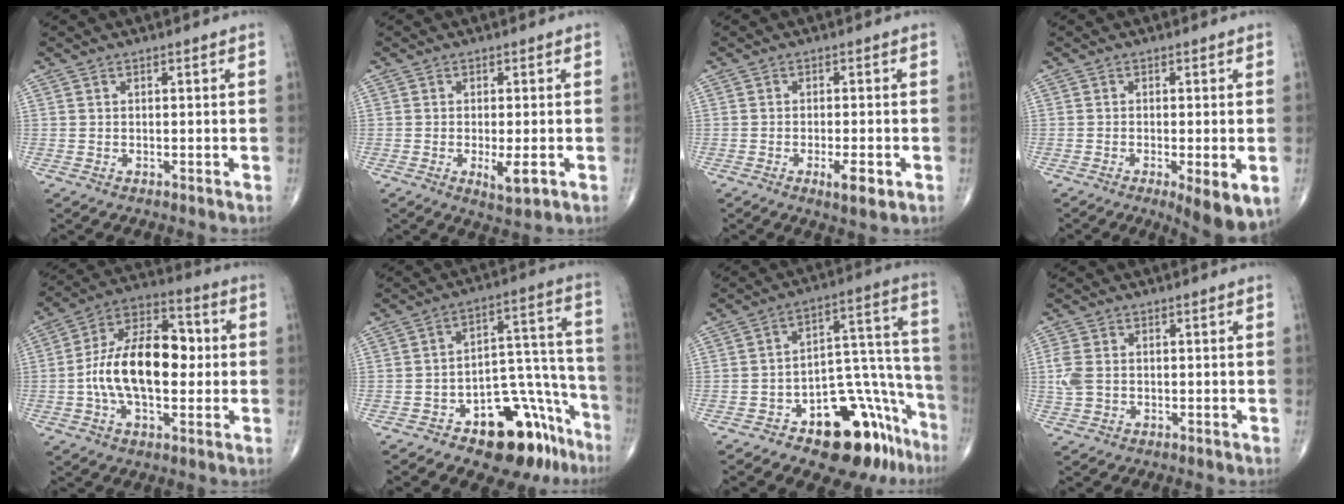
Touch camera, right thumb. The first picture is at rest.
{"total": 4.3, "force": [-1.2, 1.2, 3.9], "torque": [-0.065, -0.011, -0.017]}
{"total": 4.4, "force": [-1.8, 1.1, 3.8], "torque": [-0.060, -0.005, -0.027]}
{"total": 7.7, "force": [-2.7, 2.0, 6.9], "torque": [-0.098, -0.017, -0.039]}
{"total": 18.0, "force": [-0.5, 9.9, 15.0], "torque": [-0.249, 0.032, -0.017]}
{"total": 18.0, "force": [-10.9, 9.0, 11.1], "torque": [-0.089, 0.110, -0.156]}
{"total": 19.5, "force": [-11.8, 9.4, 12.4], "torque": [-0.087, 0.119, -0.169]}
{"total": 3.9, "force": [0.0, 2.7, 2.8], "torque": [-0.082, 0.003, -0.001]}